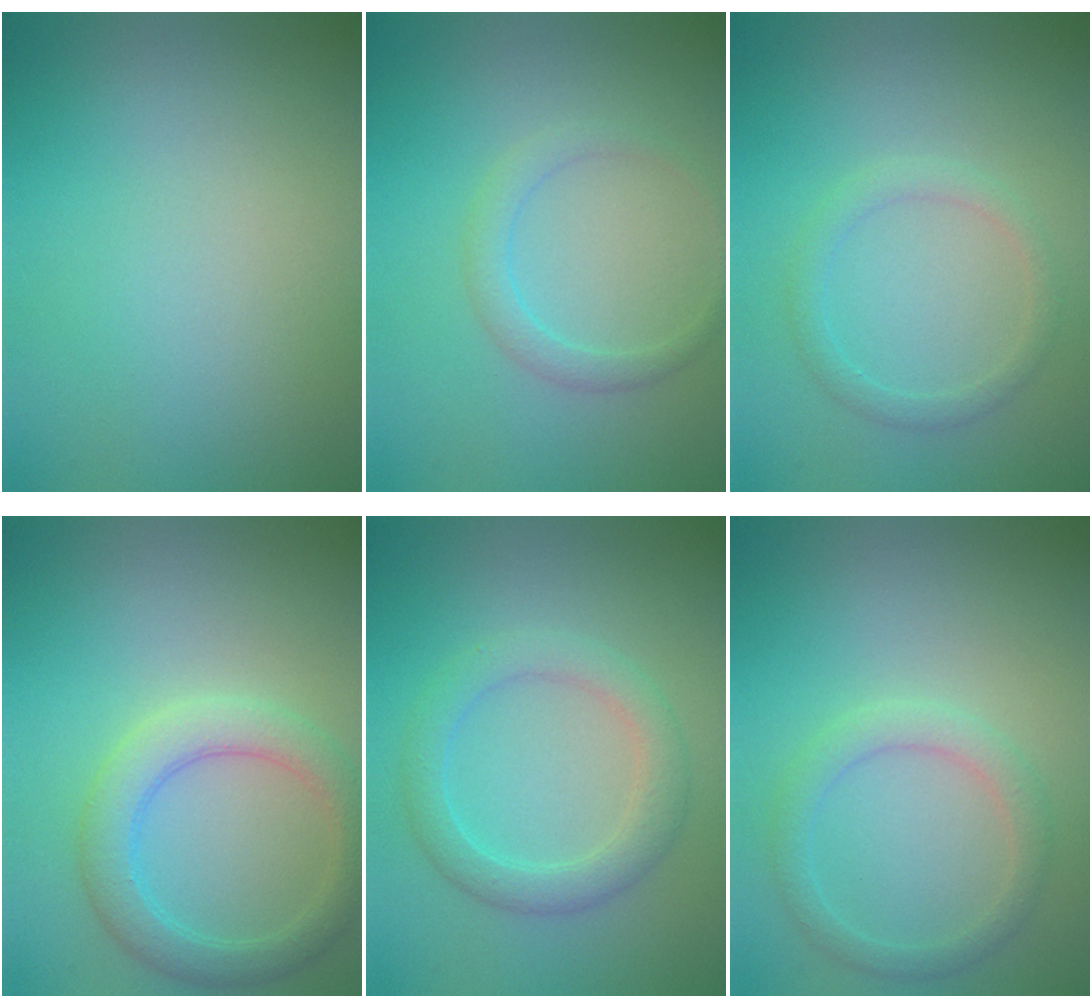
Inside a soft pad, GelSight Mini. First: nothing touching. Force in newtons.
{"total": 1.8, "press": 1.8, "slide": 0.0}
{"total": 1.6, "press": 1.6, "slide": 0.0}
{"total": 3.8, "press": 3.8, "slide": 0.2}
{"total": 3.1, "press": 3.1, "slide": 0.1}
{"total": 2.2, "press": 2.2, "slide": 0.1}